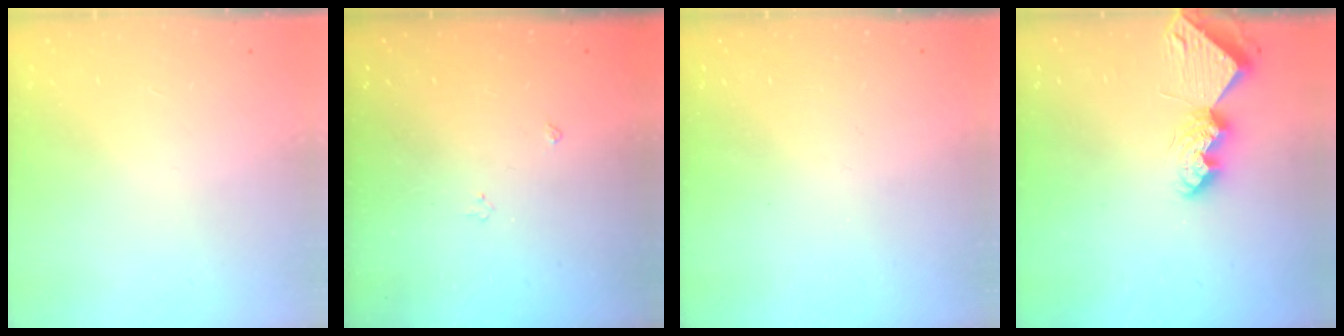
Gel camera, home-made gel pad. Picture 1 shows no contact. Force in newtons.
{"total": 3.0, "press": 2.9, "slide": 0.5}
{"total": 0.0}
{"total": 9.6, "press": 9.6, "slide": 0.7}